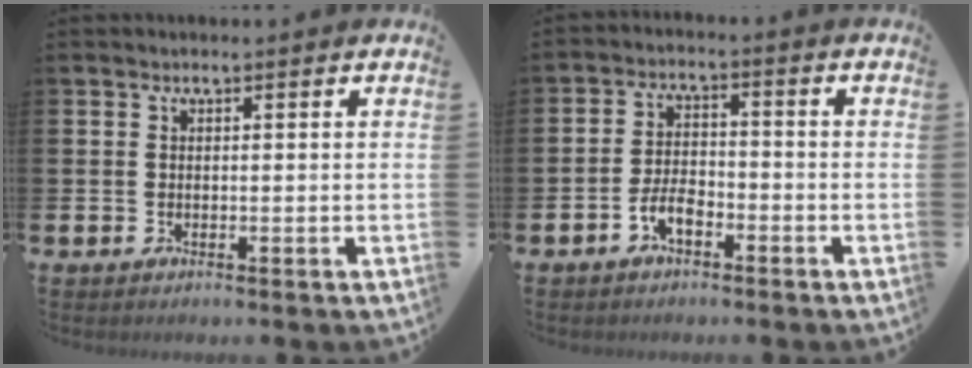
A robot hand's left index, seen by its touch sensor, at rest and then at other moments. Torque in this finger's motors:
{"motor_torque": [0.58, 0.27, 0.13, 0.10]}